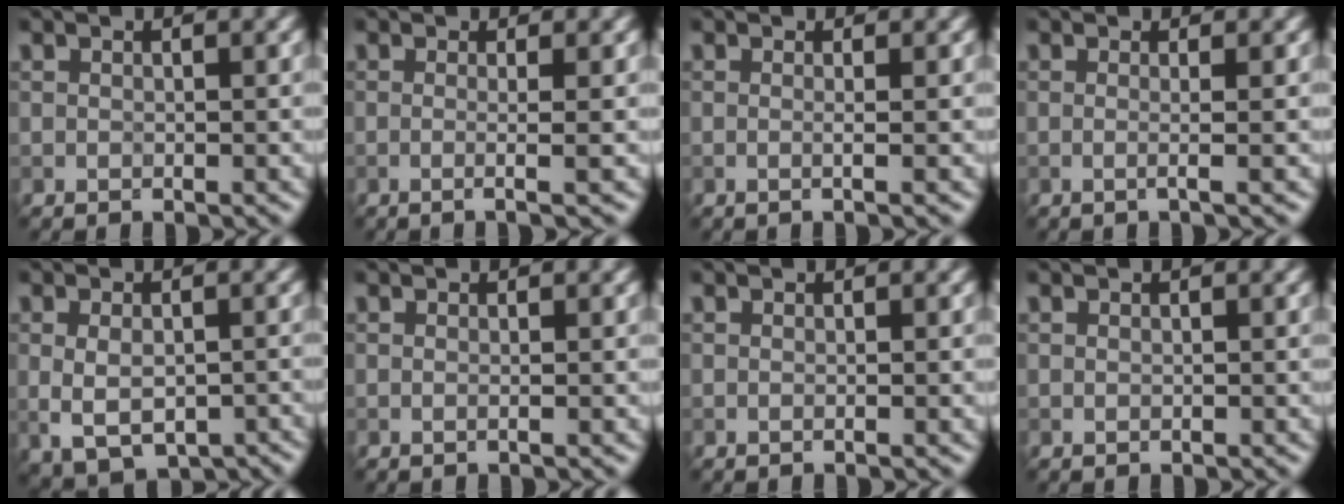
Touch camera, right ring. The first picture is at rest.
{"total": 3.2, "force": [0.4, 1.5, 2.8], "torque": [-0.017, 0.003, -0.027]}
{"total": 2.3, "force": [0.5, 1.1, 1.9], "torque": [-0.008, -0.003, -0.020]}
{"total": 2.5, "force": [0.4, 1.2, 2.1], "torque": [-0.012, 0.000, -0.027]}
{"total": 5.4, "force": [-1.4, 3.4, 3.9], "torque": [-0.072, -0.024, -0.010]}
{"total": 0.6, "force": [0.2, 0.3, 0.6], "torque": [-0.008, -0.012, -0.008]}
{"total": 0.6, "force": [0.0, 0.1, 0.6], "torque": [-0.010, -0.007, -0.005]}
{"total": 0.0}